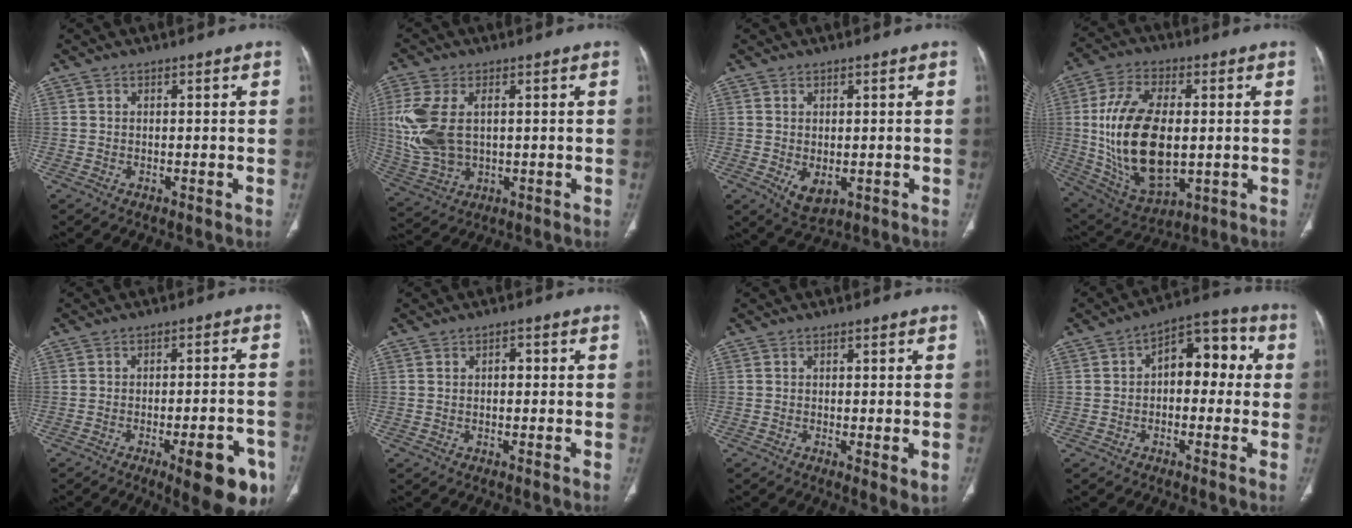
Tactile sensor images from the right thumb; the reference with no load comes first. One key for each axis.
{"total": 12.9, "fx": 1.6, "fy": 7.8, "fz": 10.1, "tx": -0.234, "ty": 0.000, "tz": 0.042}
{"total": 4.6, "fx": -0.9, "fy": 2.8, "fz": 3.6, "tx": -0.057, "ty": -0.009, "tz": 0.000}
{"total": 21.2, "fx": 0.0, "fy": 11.4, "fz": 17.9, "tx": -0.344, "ty": -0.008, "tz": 0.019}
{"total": 12.8, "fx": -6.3, "fy": 3.8, "fz": 10.6, "tx": -0.109, "ty": 0.021, "tz": -0.075}
{"total": 1.7, "fx": 0.1, "fy": 1.0, "fz": 1.4, "tx": -0.020, "ty": 0.007, "tz": 0.001}
{"total": 3.2, "fx": -0.7, "fy": 0.9, "fz": 3.0, "tx": -0.048, "ty": -0.011, "tz": -0.009}
{"total": 10.6, "fx": 0.9, "fy": 6.4, "fz": 8.4, "tx": -0.079, "ty": 0.038, "tz": 0.001}